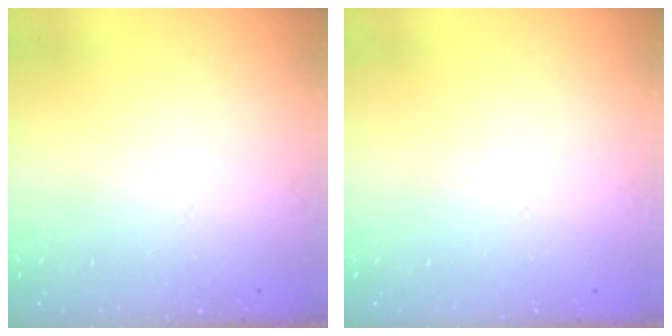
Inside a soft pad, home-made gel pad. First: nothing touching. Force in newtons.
{"total": 0.0}